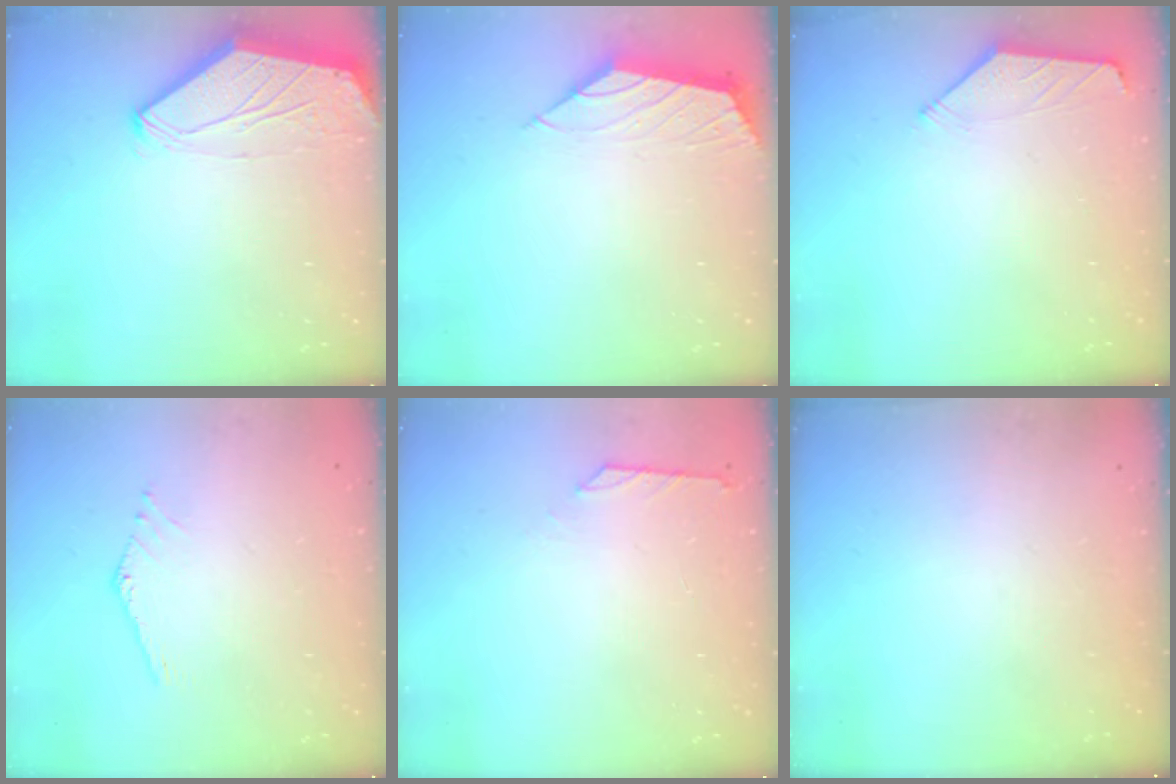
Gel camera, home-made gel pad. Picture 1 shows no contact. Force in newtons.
{"total": 1.4, "press": 1.3, "slide": 0.5}
{"total": 1.4, "press": 1.3, "slide": 0.4}
{"total": 1.5, "press": 1.5, "slide": 0.0}
{"total": 0.6, "press": 0.5, "slide": 0.4}
{"total": 0.0}